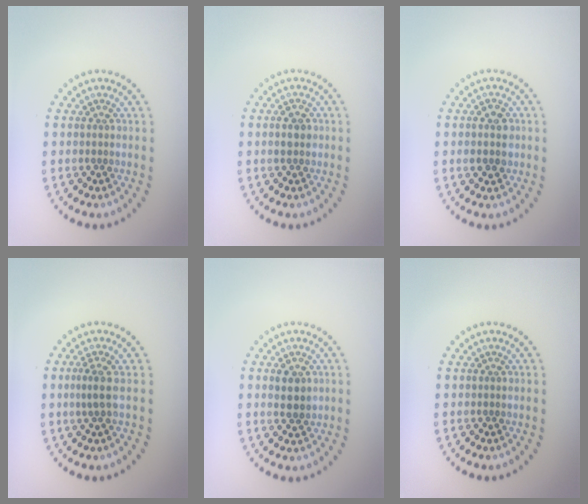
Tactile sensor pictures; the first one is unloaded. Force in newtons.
{"total": 1.4, "press": 1.4, "slide": 0.1}
{"total": 2.8, "press": 2.8, "slide": 0.1}
{"total": 1.7, "press": 1.3, "slide": 1.1}
{"total": 2.2, "press": 2.1, "slide": 0.6}
{"total": 0.0}